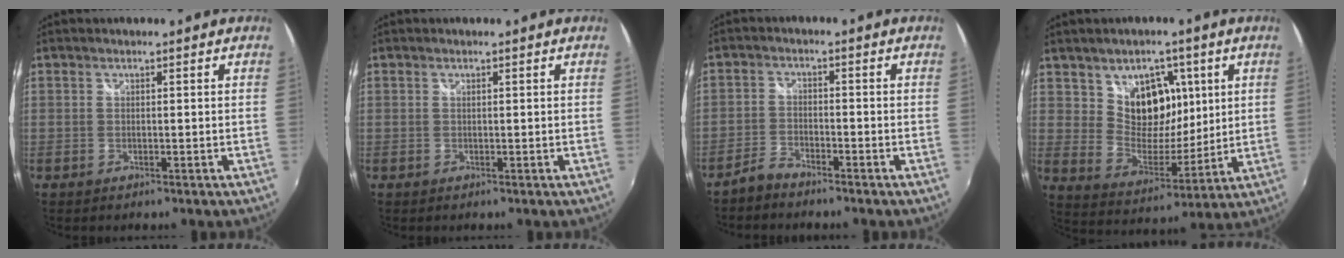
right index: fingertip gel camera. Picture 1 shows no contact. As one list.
[{"total": 0.0}, {"total": 3.4, "force": [-3.1, 0.9, 1.1], "torque": [-0.035, 0.004, -0.063]}, {"total": 11.6, "force": [4.8, 8.6, 6.2], "torque": [-0.096, -0.008, 0.095]}]